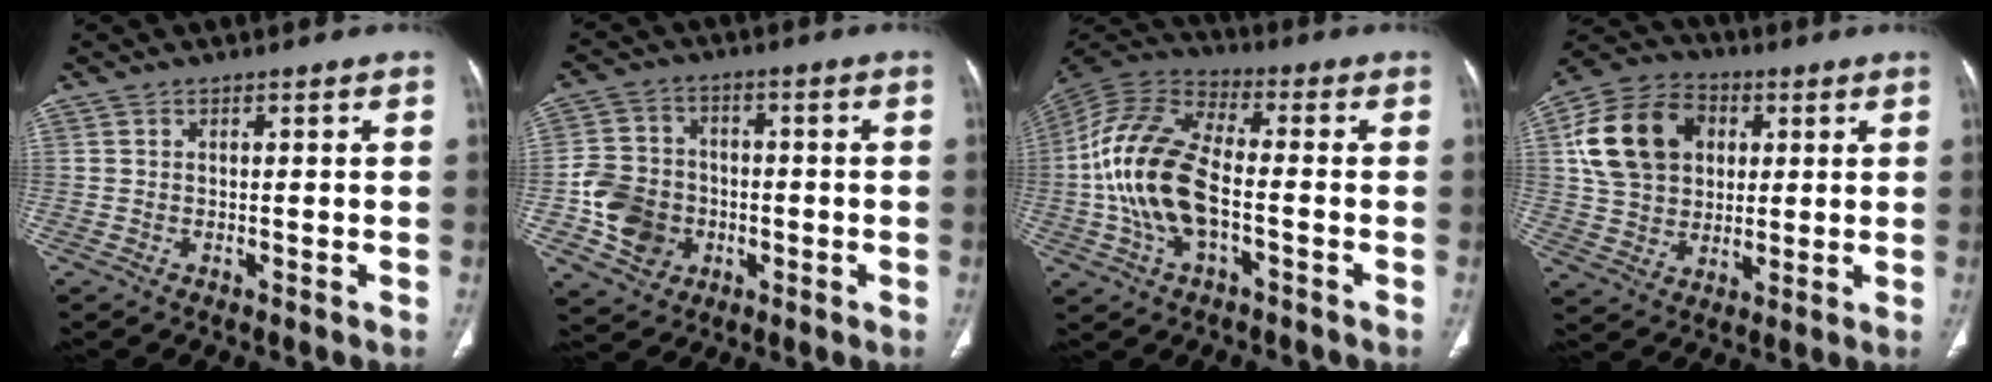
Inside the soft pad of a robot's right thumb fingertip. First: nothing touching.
{"total": 11.1, "force": [-2.7, 9.6, 4.9], "torque": [-0.063, 0.017, -0.045]}
{"total": 16.7, "force": [-2.7, 8.6, 14.1], "torque": [-0.292, 0.030, -0.054]}
{"total": 17.0, "force": [3.9, 13.3, 9.8], "torque": [-0.166, 0.013, 0.068]}